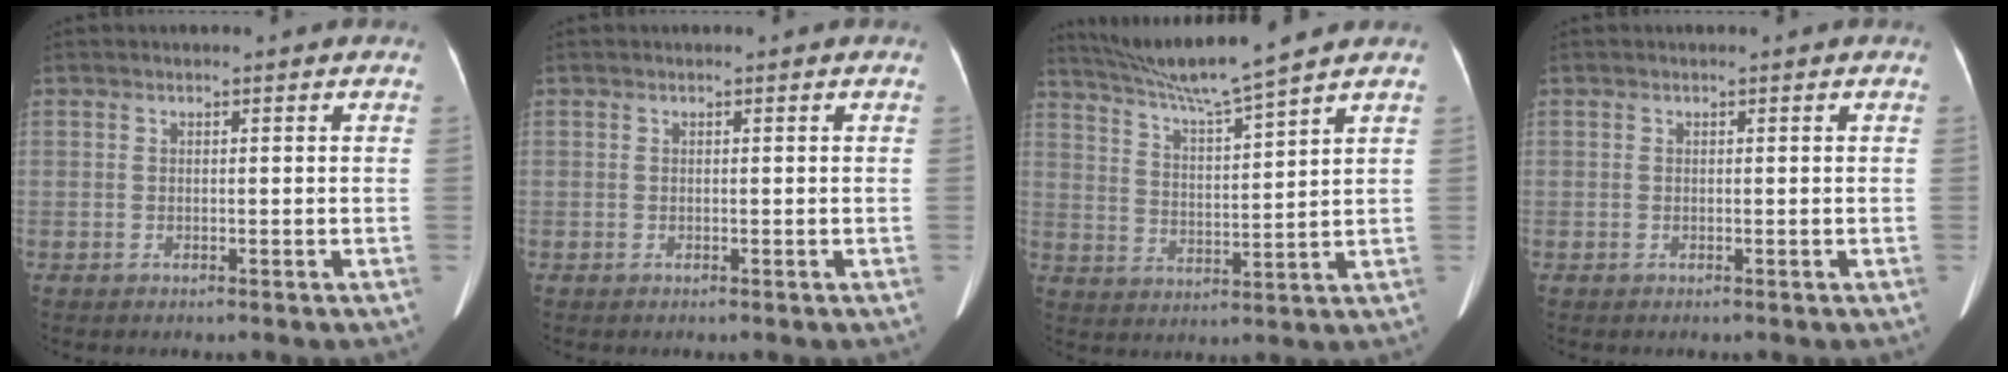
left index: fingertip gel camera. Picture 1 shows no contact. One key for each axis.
{"total": 0.0}
{"total": 10.9, "fx": 9.6, "fy": -2.0, "fz": 4.9, "tx": -0.091, "ty": 0.005, "tz": 0.172}
{"total": 0.0}